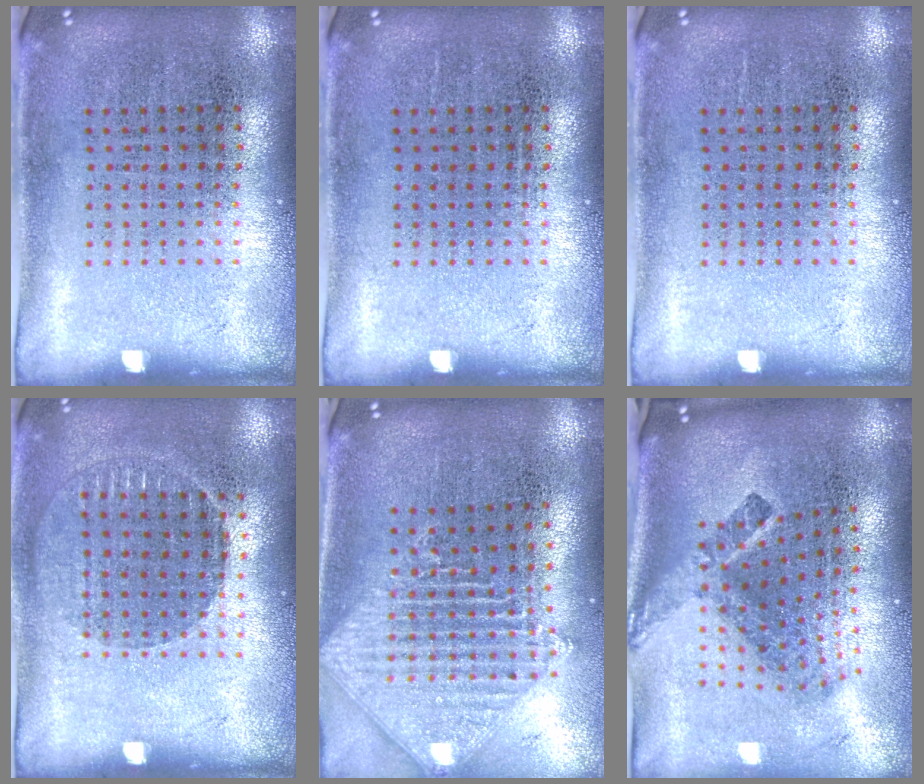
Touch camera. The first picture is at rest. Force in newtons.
{"total": 0.0}
{"total": 0.0}
{"total": 1.0, "press": 1.0, "slide": 0.2}
{"total": 2.0, "press": 1.6, "slide": 1.2}
{"total": 2.7, "press": 1.7, "slide": 2.1}